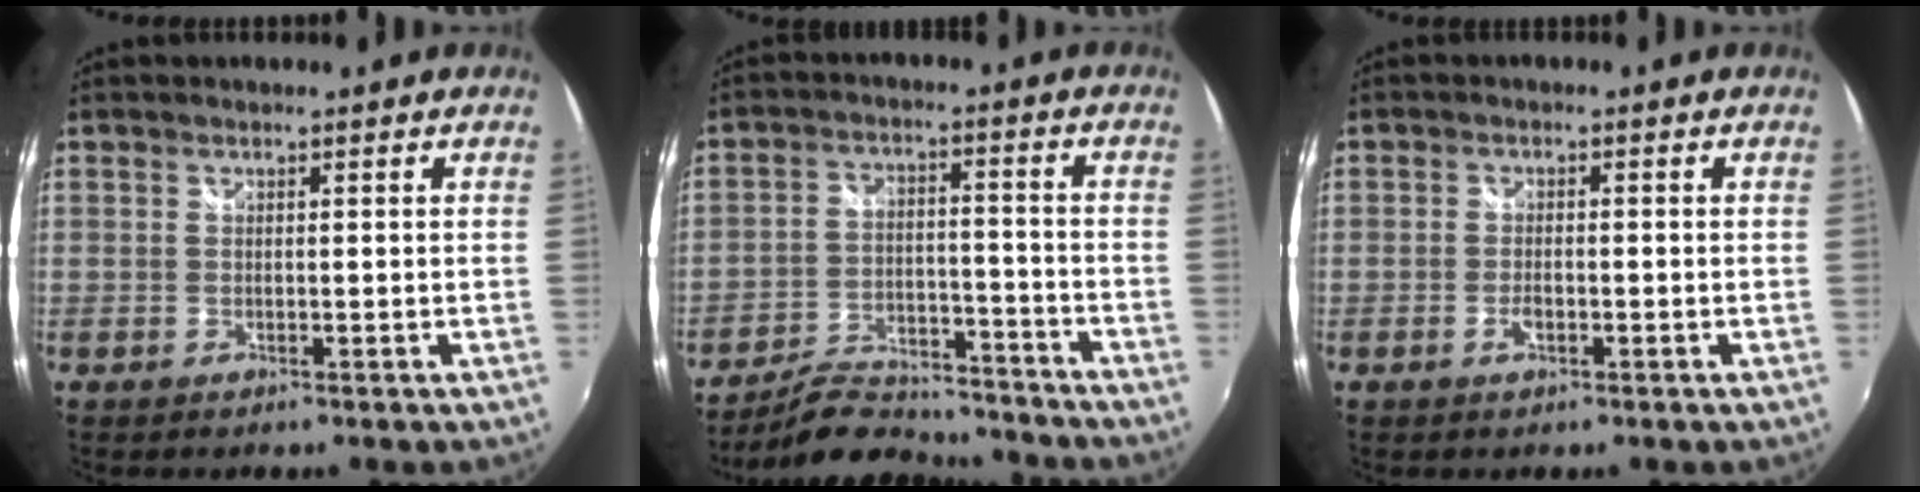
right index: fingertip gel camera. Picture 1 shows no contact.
{"total": 16.0, "force": [-14.6, 4.2, 5.1], "torque": [-0.108, 0.007, -0.210]}
{"total": 2.4, "force": [-1.1, 1.1, 1.8], "torque": [-0.035, -0.001, -0.019]}